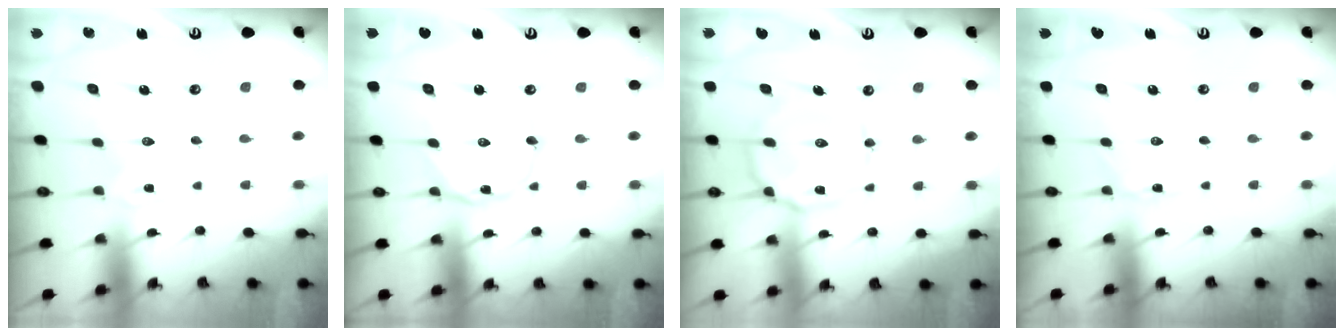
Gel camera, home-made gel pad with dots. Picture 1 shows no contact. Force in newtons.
{"total": 2.3, "press": 2.3, "slide": 0.3}
{"total": 13.4, "press": 13.3, "slide": 1.3}
{"total": 2.3, "press": 2.3, "slide": 0.3}